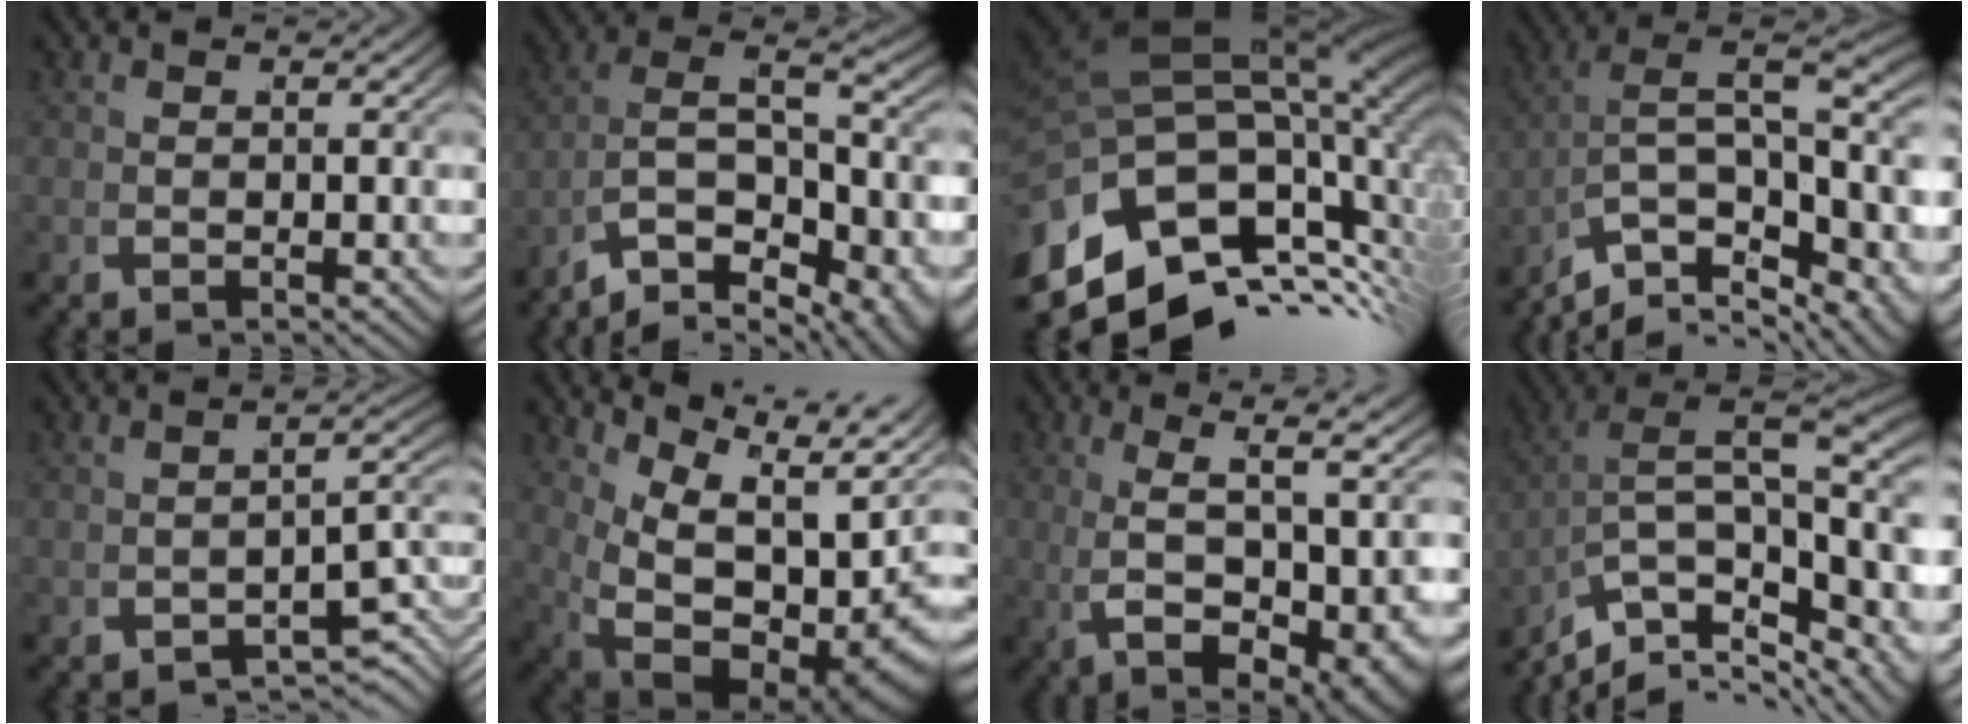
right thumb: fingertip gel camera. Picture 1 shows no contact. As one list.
[{"total": 13.6, "force": [-3.2, 9.2, 9.4], "torque": [-0.202, -0.053, -0.041]}, {"total": 23.4, "force": [-2.4, 16.6, 16.3], "torque": [-0.284, -0.015, -0.037]}, {"total": 13.3, "force": [-2.2, 9.0, 9.5], "torque": [-0.174, -0.044, -0.024]}, {"total": 4.5, "force": [-2.6, 1.9, 3.2], "torque": [-0.035, -0.001, -0.029]}, {"total": 15.4, "force": [-1.0, 9.5, 12.0], "torque": [-0.196, -0.035, 0.010]}, {"total": 9.4, "force": [0.7, 3.8, 8.5], "torque": [-0.152, -0.017, 0.032]}, {"total": 11.8, "force": [-2.0, 7.4, 9.0], "torque": [-0.143, -0.034, -0.022]}]